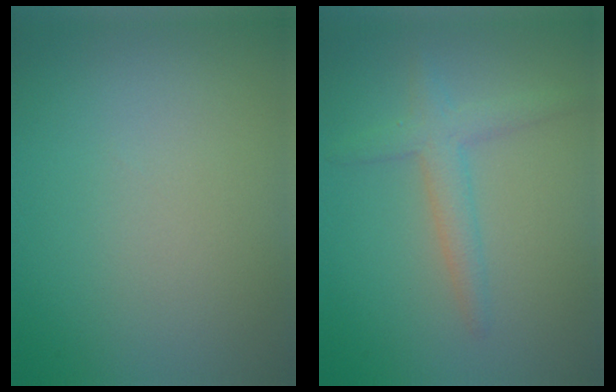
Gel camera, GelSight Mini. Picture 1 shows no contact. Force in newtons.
{"total": 2.6, "press": 2.6, "slide": 0.1}